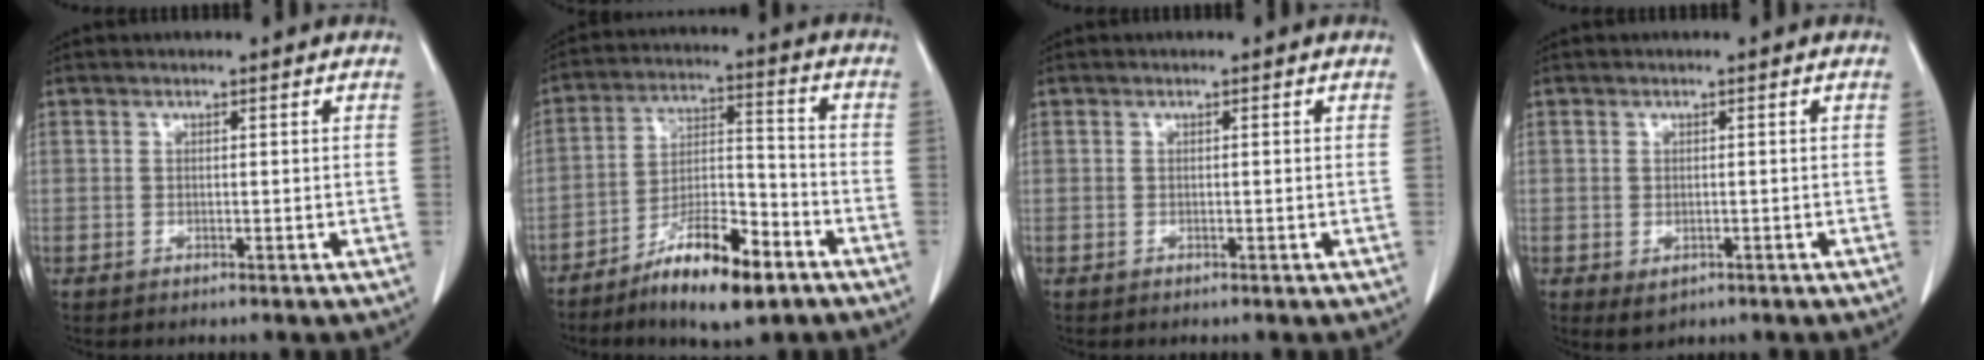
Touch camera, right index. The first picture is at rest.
{"total": 12.8, "force": [-8.2, 3.2, 9.3], "torque": [-0.163, -0.003, -0.142]}
{"total": 0.0}
{"total": 1.9, "force": [-0.8, 1.2, 1.3], "torque": [-0.018, -0.003, -0.001]}